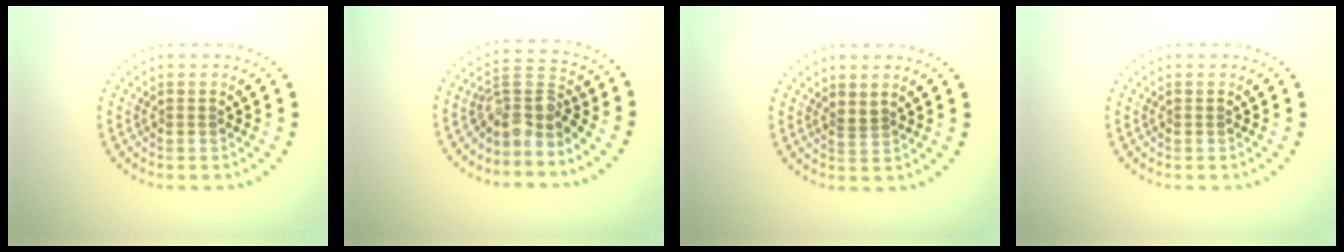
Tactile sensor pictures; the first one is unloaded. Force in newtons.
{"total": 3.8, "press": 2.8, "slide": 2.6}
{"total": 0.8, "press": 0.6, "slide": 0.6}
{"total": 0.0}